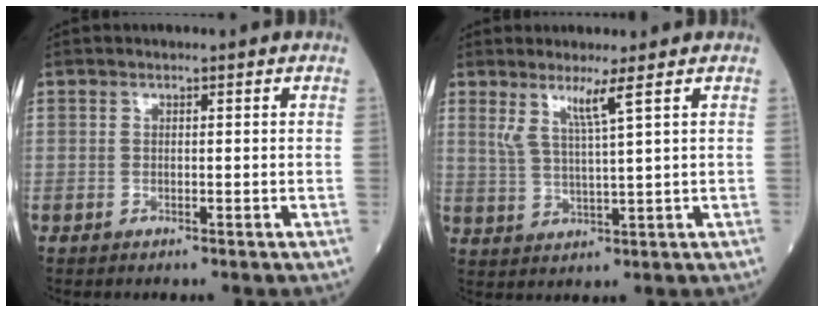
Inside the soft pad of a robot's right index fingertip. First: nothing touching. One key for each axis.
{"total": 4.5, "fx": 2.6, "fy": -0.9, "fz": 3.5, "tx": -0.074, "ty": -0.010, "tz": 0.054}